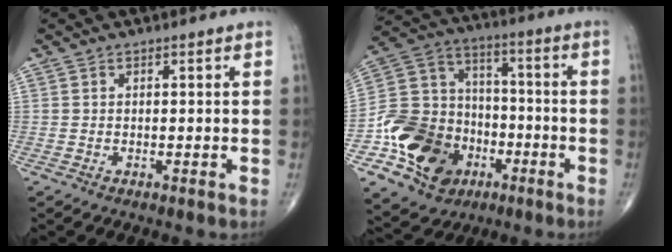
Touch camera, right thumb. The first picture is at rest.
{"total": 19.5, "force": [-7.5, 15.4, 9.4], "torque": [-0.150, 0.070, -0.126]}